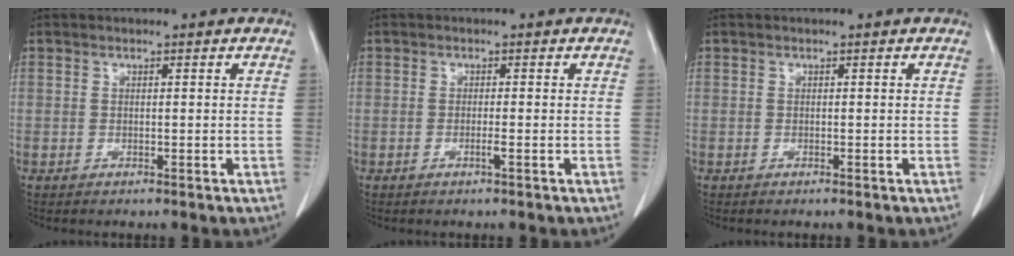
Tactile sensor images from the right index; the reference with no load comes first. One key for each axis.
{"total": 0.9, "fx": -0.4, "fy": -0.2, "fz": 0.8, "tx": -0.014, "ty": 0.000, "tz": -0.008}
{"total": 0.0}